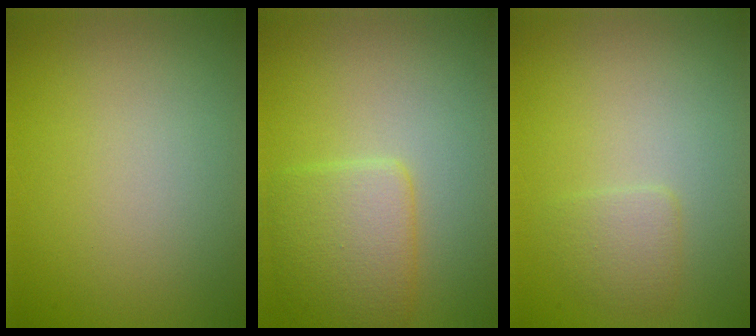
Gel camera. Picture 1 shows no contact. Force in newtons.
{"total": 3.8, "press": 3.8, "slide": 0.3}
{"total": 1.4, "press": 1.4, "slide": 0.1}